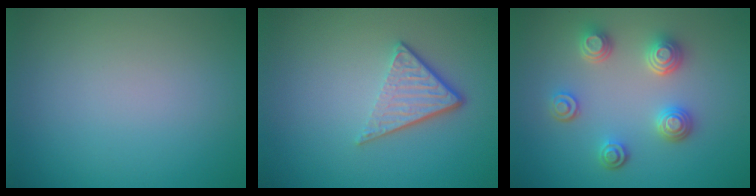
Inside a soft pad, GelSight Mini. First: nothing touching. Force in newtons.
{"total": 3.9, "press": 2.7, "slide": 2.9}
{"total": 3.8, "press": 3.3, "slide": 2.0}